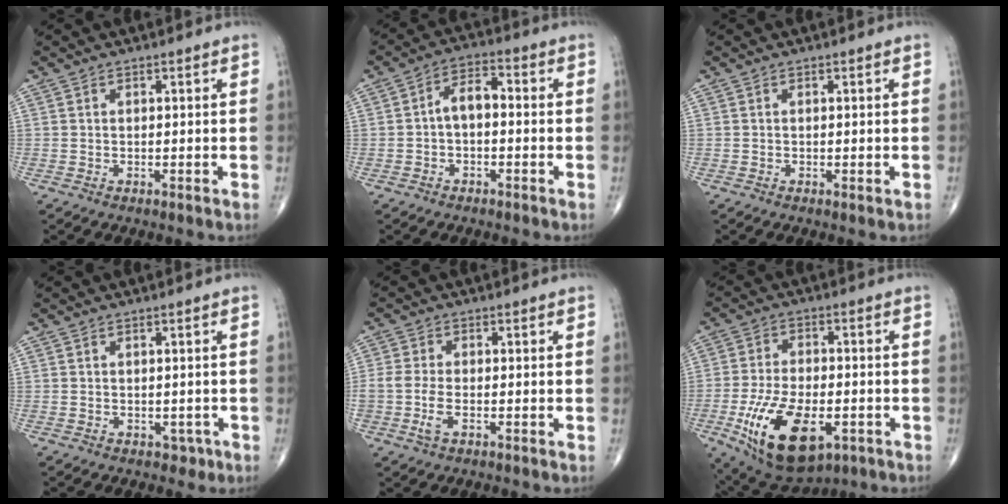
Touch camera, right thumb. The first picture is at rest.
{"total": 5.5, "force": [-0.5, 3.1, 4.5], "torque": [-0.069, 0.026, -0.020]}
{"total": 0.5, "force": [-0.1, 0.1, 0.5], "torque": [-0.014, -0.004, -0.001]}
{"total": 1.7, "force": [-0.6, 1.4, 0.7], "torque": [0.004, 0.003, -0.003]}
{"total": 4.4, "force": [-1.5, 2.2, 3.6], "torque": [-0.089, 0.006, -0.030]}
{"total": 17.5, "force": [-6.3, 8.8, 13.7], "torque": [-0.242, 0.005, -0.090]}